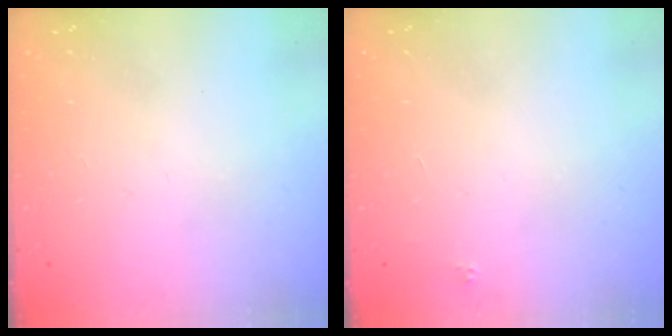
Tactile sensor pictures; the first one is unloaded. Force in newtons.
{"total": 1.8, "press": 1.7, "slide": 0.1}